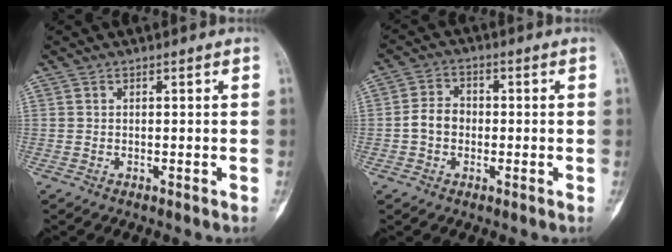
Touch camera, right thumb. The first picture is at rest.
{"total": 4.9, "force": [-0.8, 4.0, 2.8], "torque": [-0.041, 0.018, -0.022]}